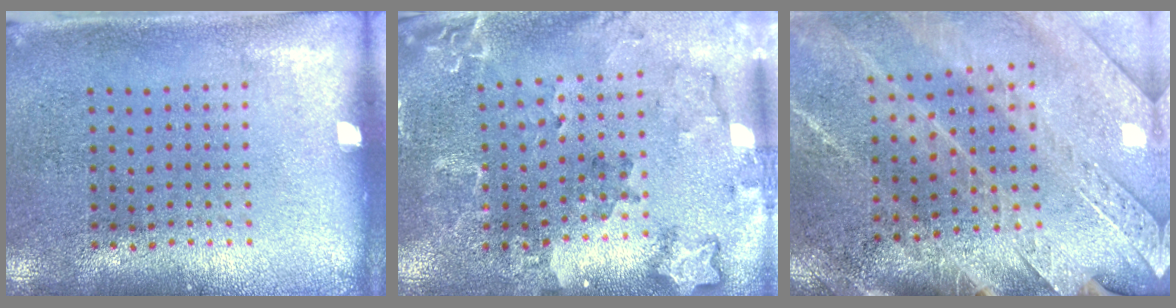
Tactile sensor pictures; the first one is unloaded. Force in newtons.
{"total": 1.8, "press": 1.7, "slide": 0.4}
{"total": 2.9, "press": 2.9, "slide": 0.4}